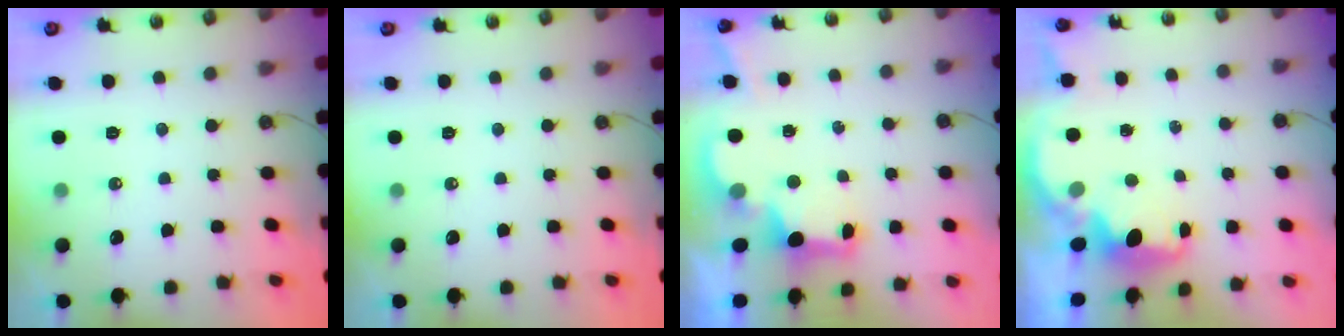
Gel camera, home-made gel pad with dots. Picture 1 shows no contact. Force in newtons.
{"total": 0.0}
{"total": 2.9, "press": 2.7, "slide": 0.9}
{"total": 2.1, "press": 2.0, "slide": 0.8}